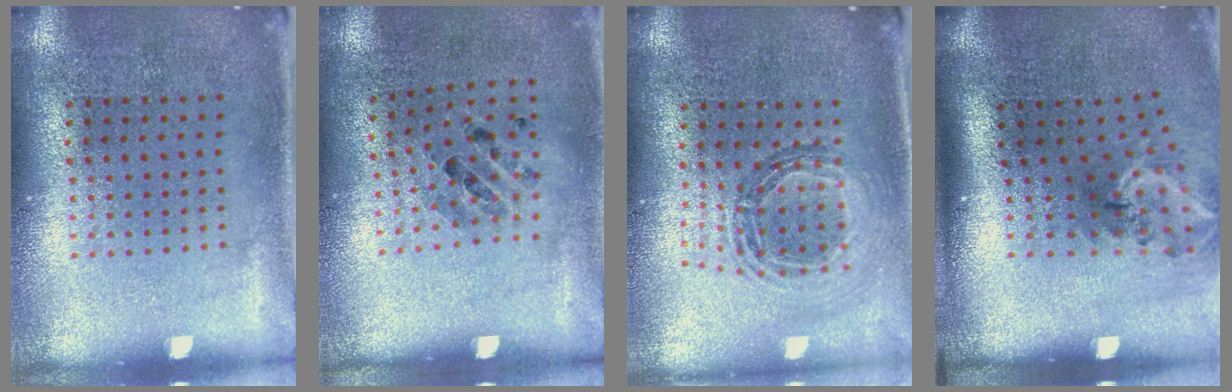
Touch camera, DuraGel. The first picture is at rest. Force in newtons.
{"total": 0.9, "press": 0.7, "slide": 0.5}
{"total": 0.9, "press": 0.9, "slide": 0.1}
{"total": 2.0, "press": 1.4, "slide": 1.5}